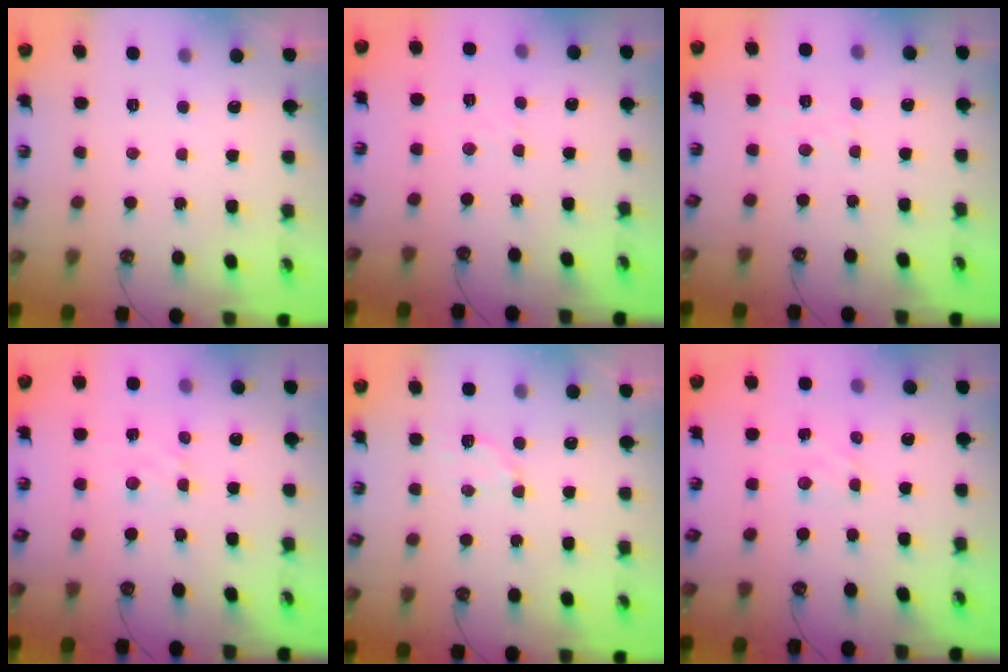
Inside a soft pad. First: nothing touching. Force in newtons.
{"total": 2.4, "press": 2.4, "slide": 0.4}
{"total": 4.4, "press": 4.3, "slide": 0.6}
{"total": 2.0, "press": 2.0, "slide": 0.3}
{"total": 2.8, "press": 2.5, "slide": 1.1}
{"total": 2.8, "press": 2.8, "slide": 0.3}